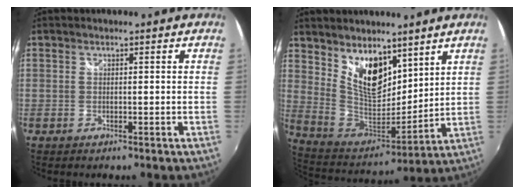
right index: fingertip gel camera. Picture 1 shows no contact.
{"total": 14.0, "force": [8.3, 7.3, 8.6], "torque": [-0.157, -0.005, 0.165]}